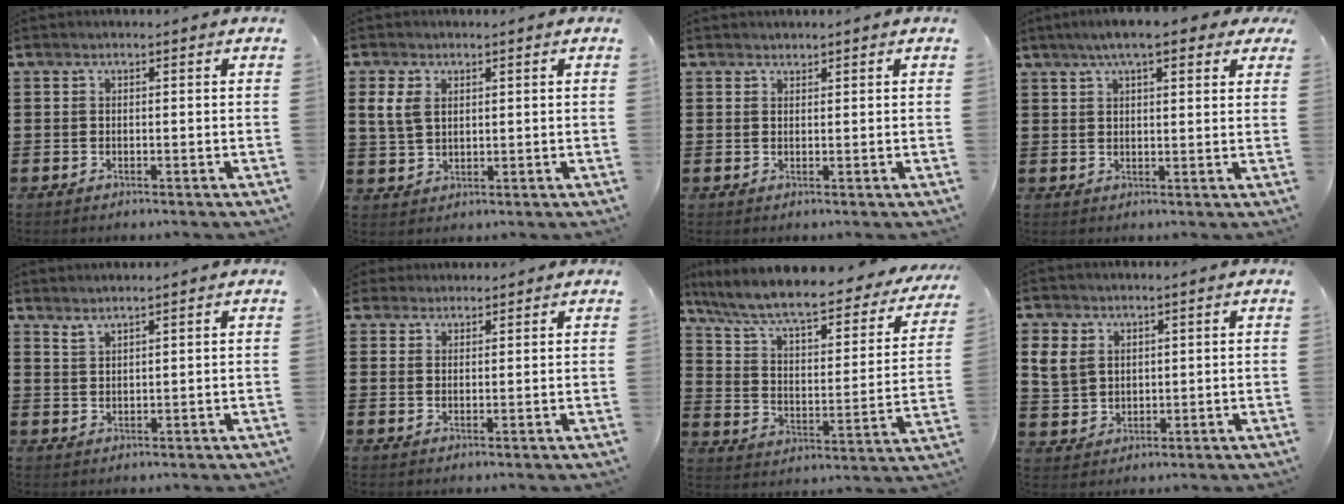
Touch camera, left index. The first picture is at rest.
{"total": 4.0, "force": [1.6, 2.8, 2.4], "torque": [-0.063, 0.008, 0.025]}
{"total": 0.9, "force": [0.9, 0.2, -0.1], "torque": [-0.001, -0.001, 0.019]}
{"total": 6.0, "force": [4.3, 1.0, 4.2], "torque": [-0.083, 0.003, 0.073]}
{"total": 1.8, "force": [1.7, -0.1, 0.3], "torque": [-0.009, 0.001, 0.034]}
{"total": 2.2, "force": [2.0, 0.8, -0.3], "torque": [-0.001, 0.006, 0.040]}
{"total": 7.9, "force": [6.8, 0.9, 4.0], "torque": [-0.106, -0.050, 0.110]}
{"total": 5.1, "force": [2.4, 4.2, 1.6], "torque": [-0.057, 0.013, 0.045]}